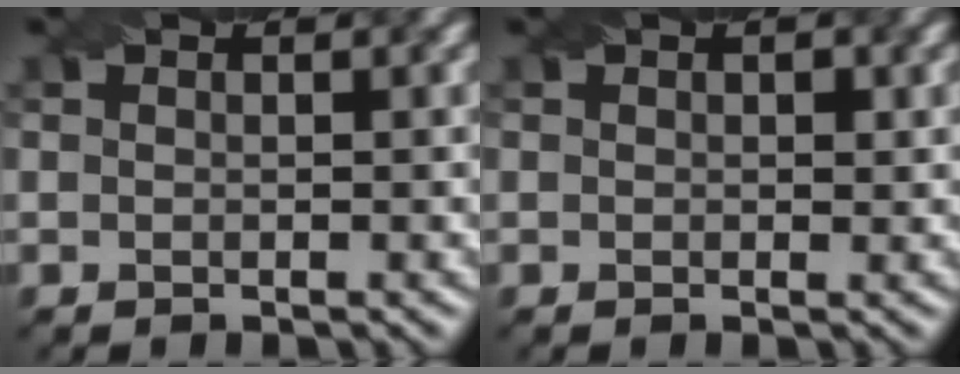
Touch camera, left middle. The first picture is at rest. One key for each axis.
{"total": 1.0, "fx": 0.4, "fy": 0.6, "fz": 0.7, "tx": -0.009, "ty": -0.002, "tz": 0.006}